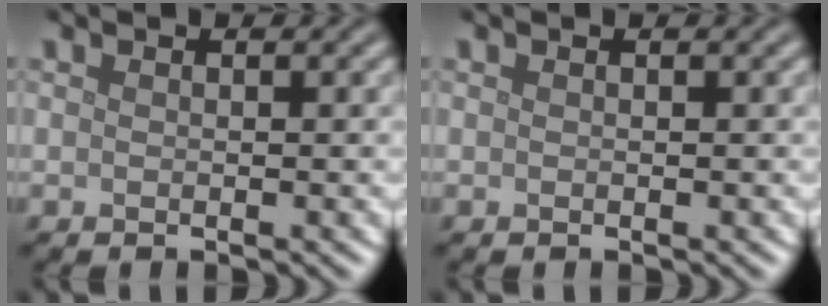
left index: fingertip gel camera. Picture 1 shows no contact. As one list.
[{"total": 0.0}]